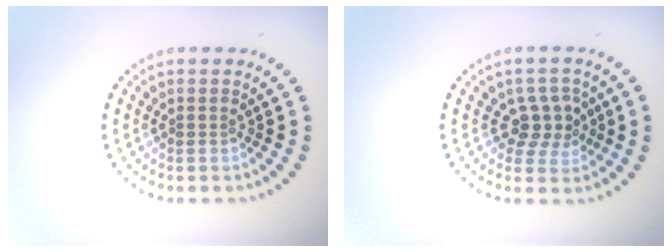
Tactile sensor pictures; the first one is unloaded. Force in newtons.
{"total": 2.8, "press": 2.6, "slide": 1.2}